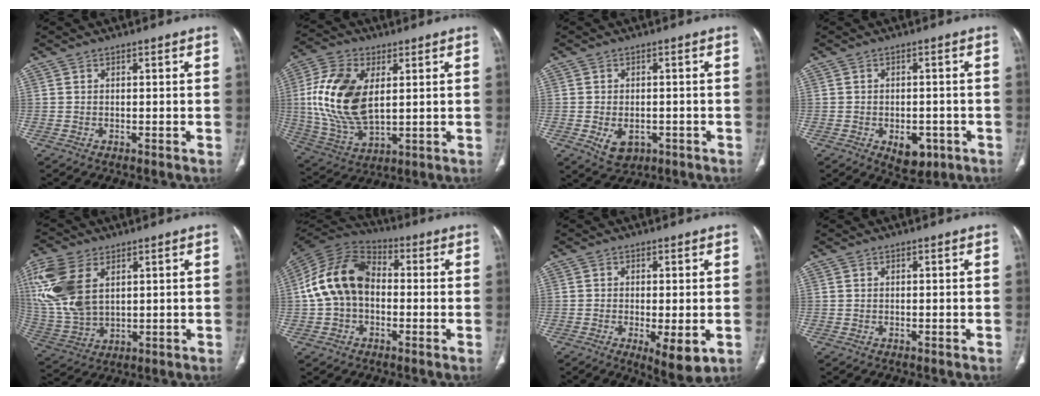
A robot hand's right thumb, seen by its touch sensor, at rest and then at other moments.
{"total": 17.7, "force": [3.1, 9.9, 14.4], "torque": [-0.292, -0.012, 0.065]}
{"total": 5.3, "force": [-1.7, 3.7, 3.3], "torque": [-0.047, 0.007, -0.013]}
{"total": 6.0, "force": [-2.4, 3.8, 4.0], "torque": [-0.035, 0.007, -0.021]}
{"total": 16.7, "force": [5.8, 10.0, 12.0], "torque": [-0.279, -0.013, 0.124]}
{"total": 14.7, "force": [-0.3, 10.4, 10.4], "torque": [-0.188, 0.037, -0.018]}
{"total": 6.9, "force": [-2.0, 2.2, 6.2], "torque": [-0.099, -0.019, -0.027]}
{"total": 0.0}